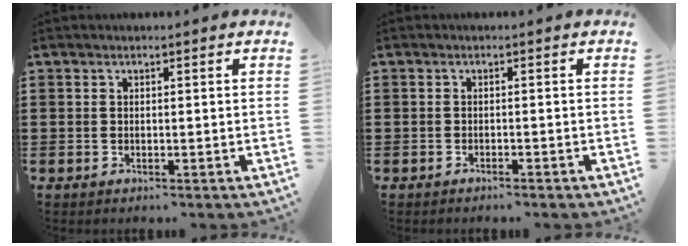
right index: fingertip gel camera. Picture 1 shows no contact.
{"total": 0.7, "force": [-0.6, 0.0, 0.3], "torque": [-0.008, -0.002, -0.012]}